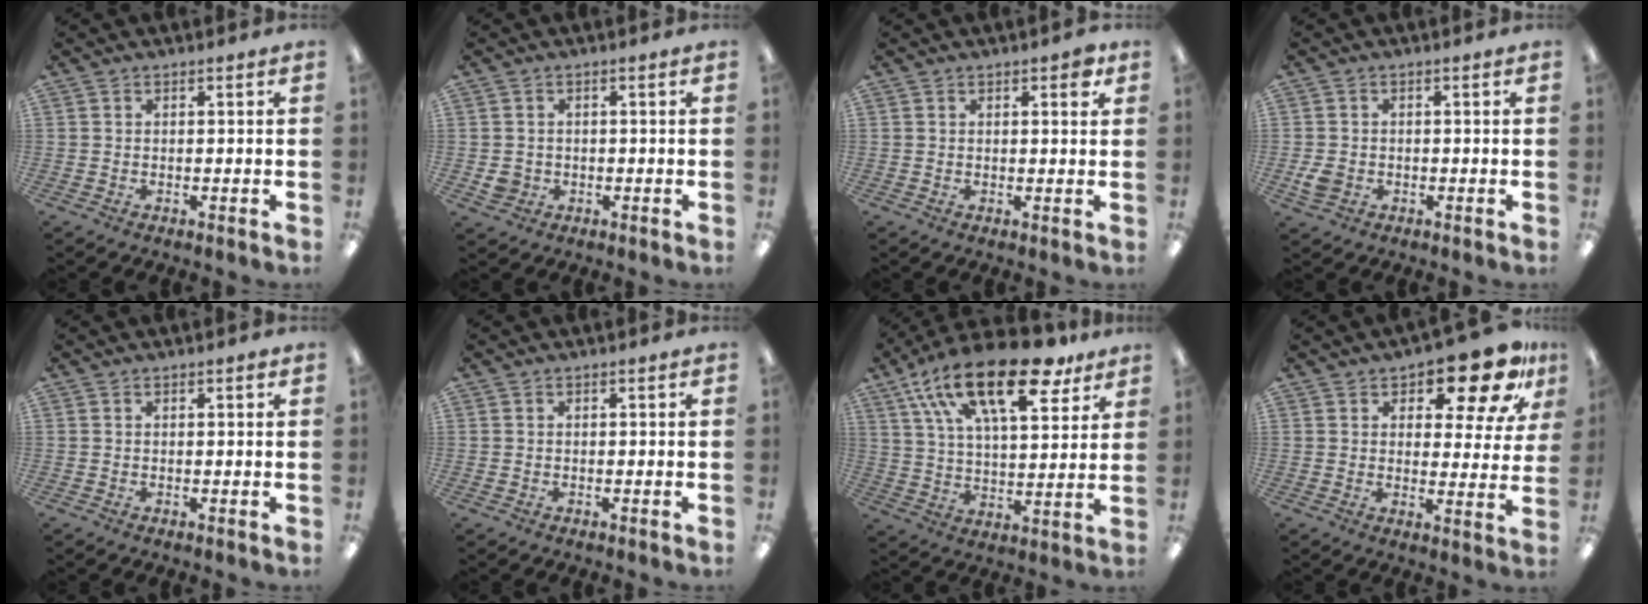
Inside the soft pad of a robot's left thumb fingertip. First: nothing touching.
{"total": 3.0, "force": [-0.6, 2.8, 1.1], "torque": [-0.010, 0.001, -0.011]}
{"total": 2.7, "force": [1.5, 0.9, 2.1], "torque": [-0.028, -0.003, 0.021]}
{"total": 3.5, "force": [-0.9, 2.8, 1.9], "torque": [-0.030, 0.000, -0.018]}
{"total": 0.8, "force": [0.5, 0.2, 0.7], "torque": [-0.014, 0.003, 0.007]}
{"total": 0.0}
{"total": 23.5, "force": [14.4, 9.3, 16.0], "torque": [-0.280, -0.067, 0.243]}
{"total": 15.3, "force": [10.2, 6.1, 9.6], "torque": [-0.133, -0.055, 0.168]}